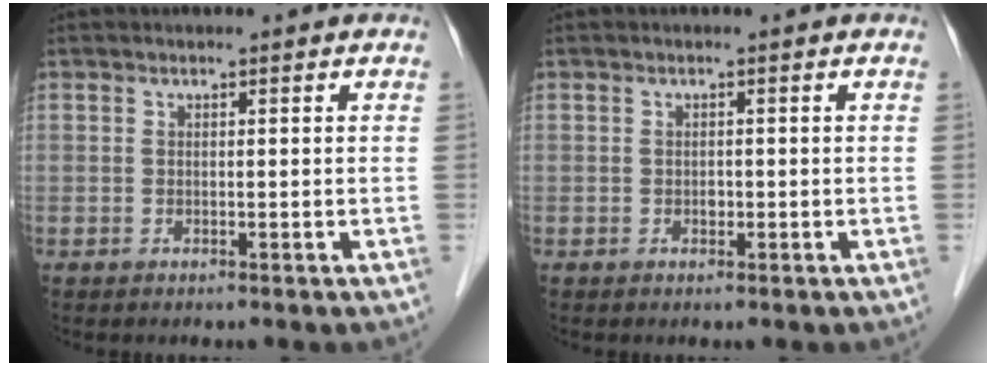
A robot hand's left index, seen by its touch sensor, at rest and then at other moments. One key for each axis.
{"total": 0.7, "fx": -0.4, "fy": 0.5, "fz": 0.3, "tx": -0.008, "ty": -0.002, "tz": -0.008}